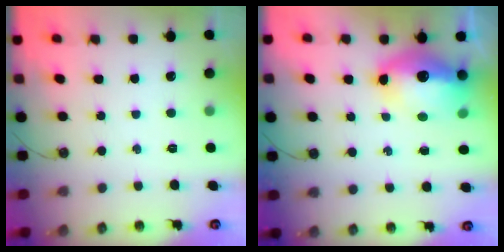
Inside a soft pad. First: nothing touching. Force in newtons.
{"total": 14.8, "press": 14.7, "slide": 1.6}